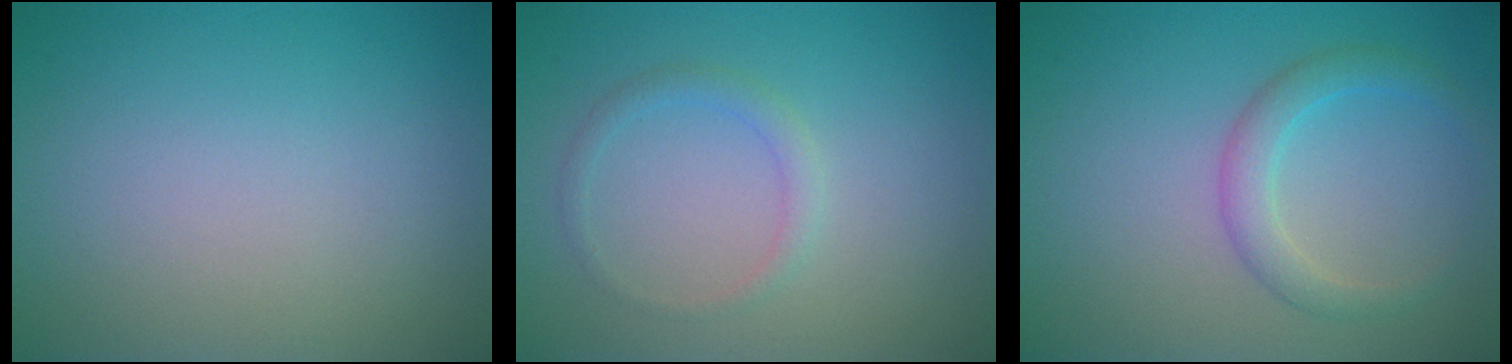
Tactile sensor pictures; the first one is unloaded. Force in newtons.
{"total": 1.2, "press": 1.2, "slide": 0.0}
{"total": 2.4, "press": 2.4, "slide": 0.1}